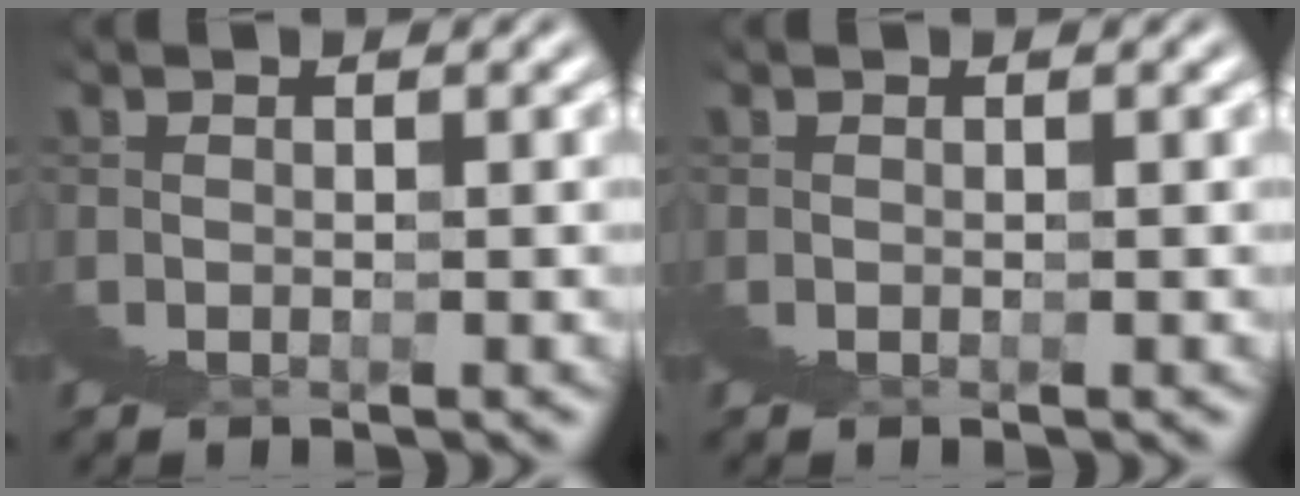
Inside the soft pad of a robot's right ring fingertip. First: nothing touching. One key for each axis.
{"total": 0.0}